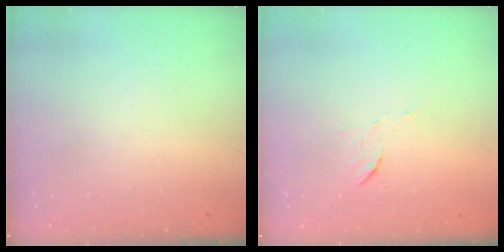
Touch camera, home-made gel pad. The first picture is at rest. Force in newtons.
{"total": 5.3, "press": 5.3, "slide": 0.6}